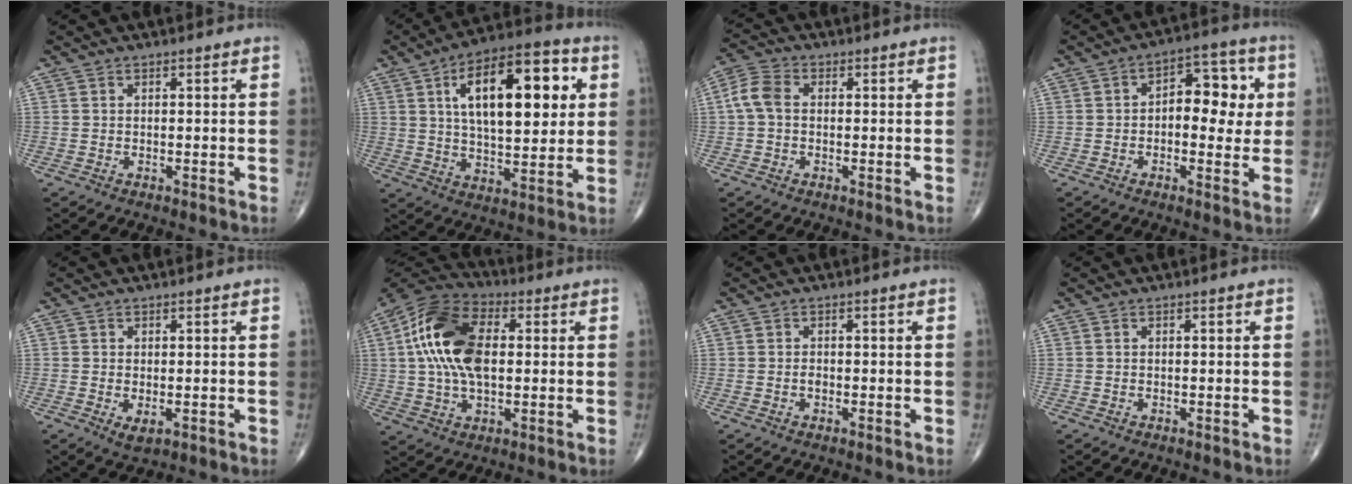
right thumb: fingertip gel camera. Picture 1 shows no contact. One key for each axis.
{"total": 21.0, "fx": 5.8, "fy": 9.4, "fz": 17.9, "tx": -0.249, "ty": -0.001, "tz": 0.086}
{"total": 5.2, "fx": 0.2, "fy": 3.6, "fz": 3.7, "tx": -0.081, "ty": 0.015, "tz": -0.005}
{"total": 10.7, "fx": 0.9, "fy": 6.3, "fz": 8.6, "tx": -0.076, "ty": 0.022, "tz": 0.007}
{"total": 2.4, "fx": -0.5, "fy": 1.2, "fz": 2.0, "tx": -0.031, "ty": -0.004, "tz": -0.003}
{"total": 17.1, "fx": 2.4, "fy": 9.7, "fz": 13.9, "tx": -0.267, "ty": 0.020, "tz": 0.036}
{"total": 0.9, "fx": -0.3, "fy": 0.6, "fz": 0.7, "tx": -0.010, "ty": 0.001, "tz": -0.006}
{"total": 0.0}